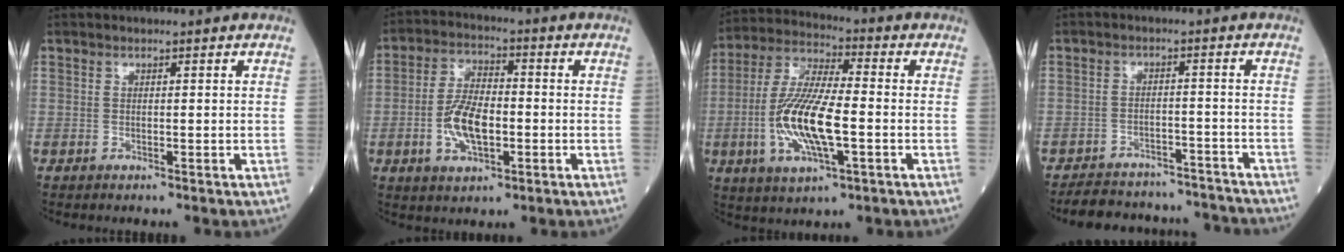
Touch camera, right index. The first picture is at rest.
{"total": 8.6, "force": [-1.9, 3.7, 7.5], "torque": [-0.156, 0.006, -0.035]}
{"total": 13.9, "force": [-2.9, 3.3, 13.2], "torque": [-0.275, -0.003, -0.052]}
{"total": 13.6, "force": [-12.8, 4.0, 2.4], "torque": [-0.034, 0.023, -0.162]}